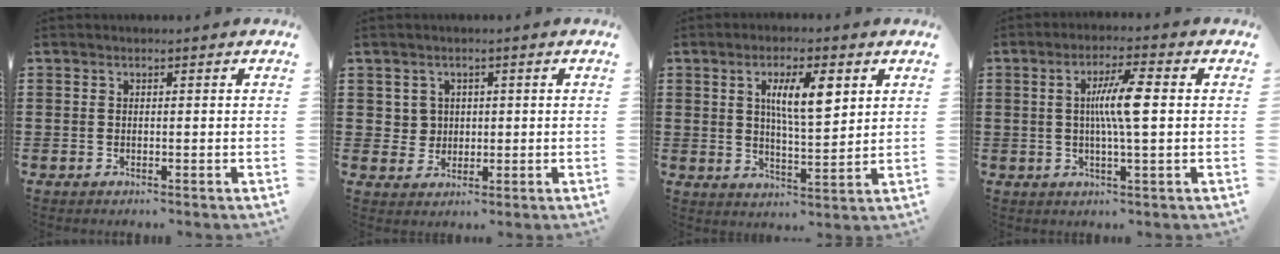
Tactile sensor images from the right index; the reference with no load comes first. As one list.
[{"total": 2.8, "force": [0.6, 2.7, 0.4], "torque": [-0.021, 0.011, 0.010]}, {"total": 7.6, "force": [2.8, 2.3, 6.7], "torque": [-0.122, 0.002, 0.042]}, {"total": 7.0, "force": [0.6, 0.7, 6.9], "torque": [-0.128, 0.001, 0.004]}]